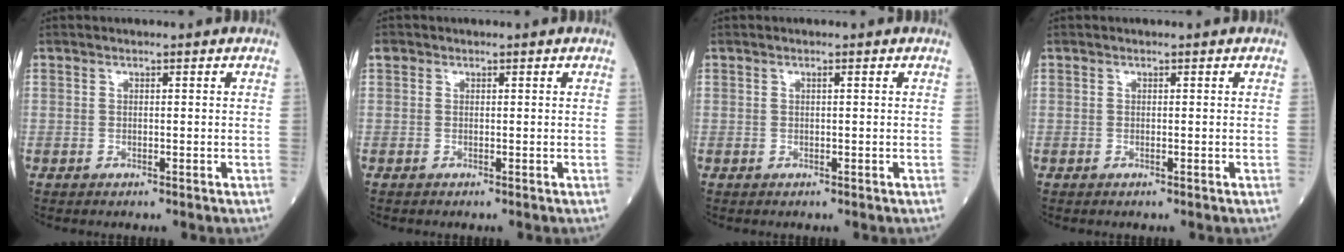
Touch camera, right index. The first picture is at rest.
{"total": 1.1, "force": [0.2, 1.1, 0.2], "torque": [-0.001, 0.014, 0.003]}
{"total": 0.0}
{"total": 0.0}